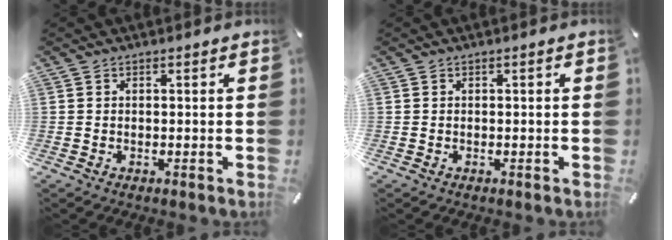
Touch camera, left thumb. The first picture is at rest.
{"total": 0.0}